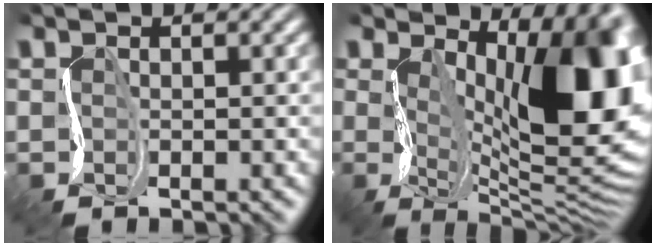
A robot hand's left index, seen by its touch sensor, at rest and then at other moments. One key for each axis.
{"total": 12.9, "fx": 2.0, "fy": 4.7, "fz": 11.8, "tx": -0.134, "ty": -0.009, "tz": 0.027}